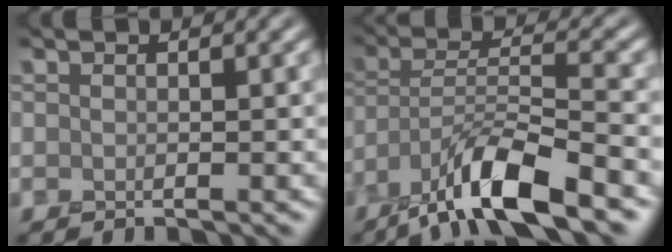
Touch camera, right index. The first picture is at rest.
{"total": 9.3, "force": [-6.2, 2.1, 6.5], "torque": [-0.114, 0.003, -0.121]}